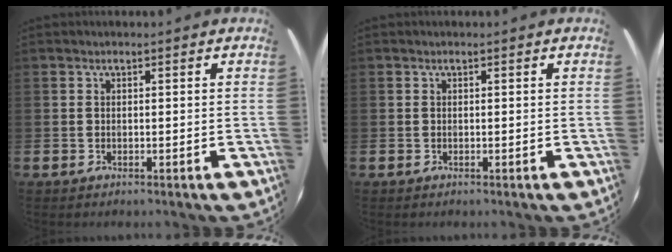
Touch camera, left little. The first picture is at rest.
{"total": 0.0}